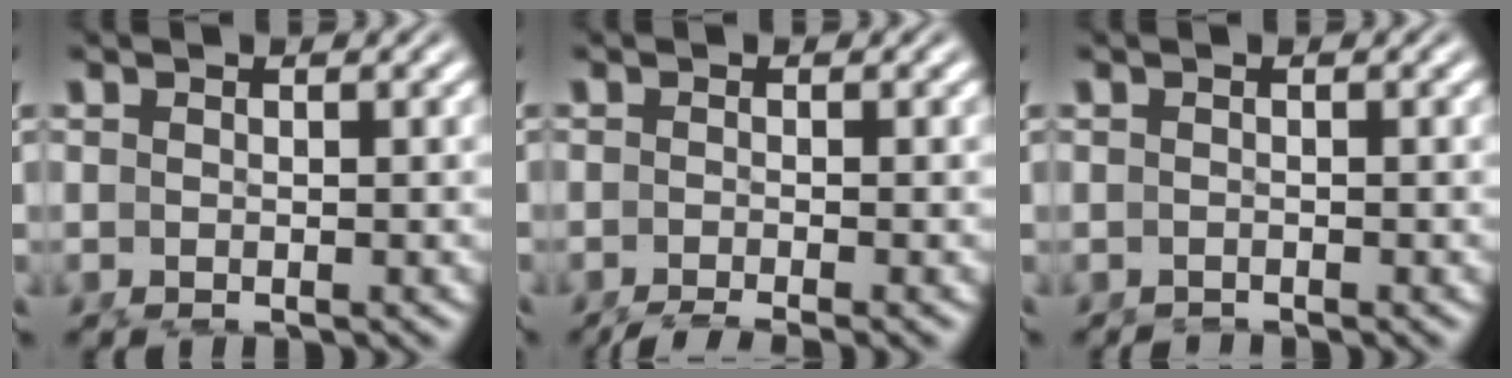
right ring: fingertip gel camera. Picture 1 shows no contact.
{"total": 5.5, "force": [-4.8, 1.0, 2.3], "torque": [-0.025, -0.016, -0.067]}
{"total": 1.3, "force": [-1.2, -0.3, 0.1], "torque": [0.001, -0.011, -0.014]}